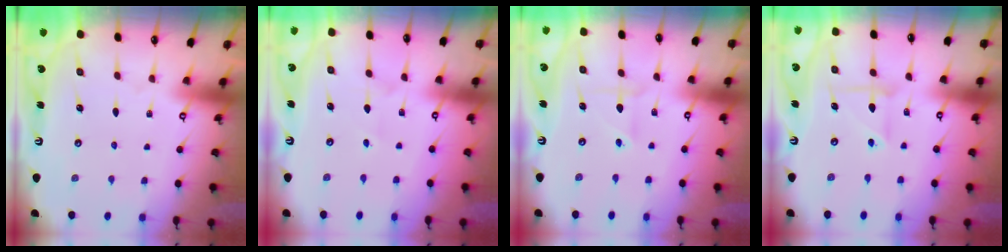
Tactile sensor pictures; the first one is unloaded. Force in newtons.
{"total": 2.1, "press": 1.9, "slide": 0.9}
{"total": 3.0, "press": 2.9, "slide": 0.6}
{"total": 6.2, "press": 6.1, "slide": 1.2}